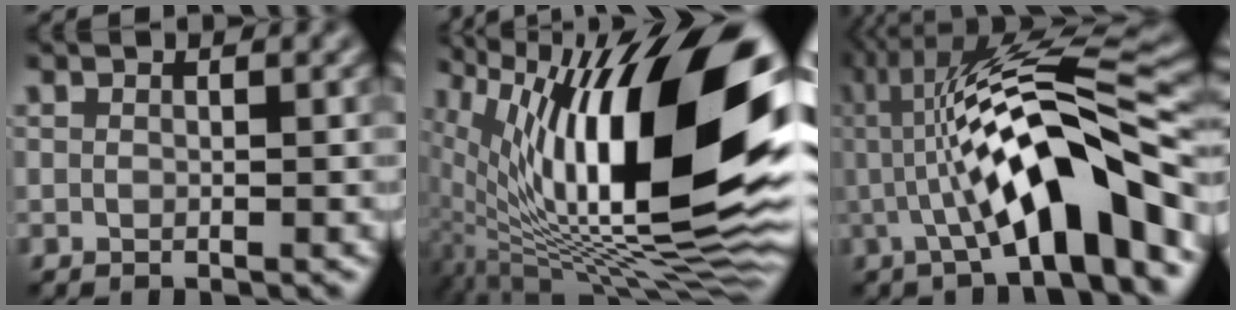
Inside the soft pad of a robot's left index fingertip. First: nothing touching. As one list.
[{"total": 18.4, "force": [3.5, 6.5, 16.8], "torque": [-0.284, 0.019, 0.055]}, {"total": 11.9, "force": [-1.5, 2.7, 11.4], "torque": [-0.182, 0.029, -0.031]}]